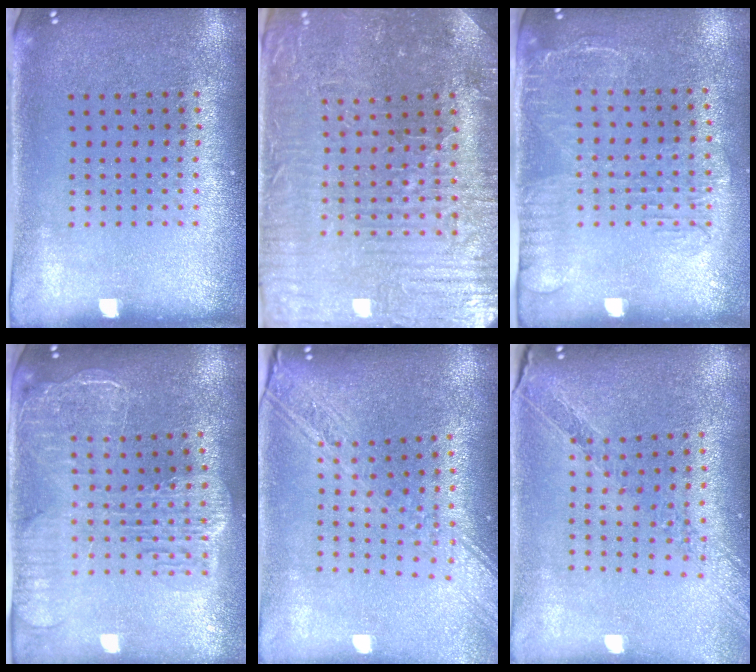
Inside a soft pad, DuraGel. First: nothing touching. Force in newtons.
{"total": 3.7, "press": 3.6, "slide": 0.5}
{"total": 1.6, "press": 1.2, "slide": 1.1}
{"total": 2.7, "press": 2.3, "slide": 1.4}
{"total": 2.6, "press": 2.1, "slide": 1.6}
{"total": 1.1, "press": 1.1, "slide": 0.2}